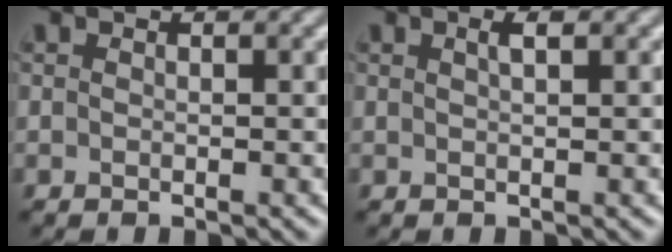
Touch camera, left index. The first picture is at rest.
{"total": 1.1, "force": [0.5, 0.3, 1.0], "torque": [-0.015, 0.004, 0.008]}